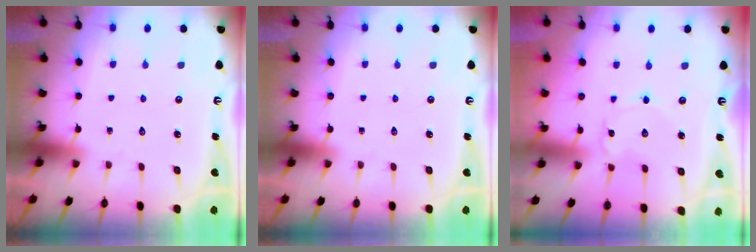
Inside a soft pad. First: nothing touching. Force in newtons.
{"total": 0.0}
{"total": 2.0, "press": 2.0, "slide": 0.2}